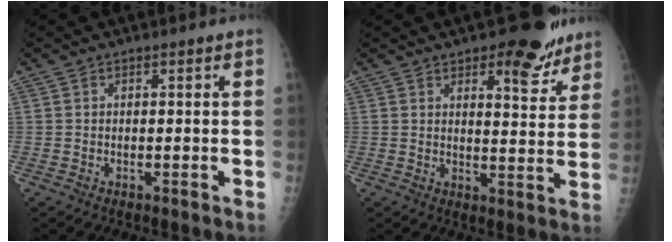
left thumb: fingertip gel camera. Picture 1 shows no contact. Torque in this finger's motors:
{"motor_torque": [0.38, 0.15, -0.19, -0.34, 0.03]}